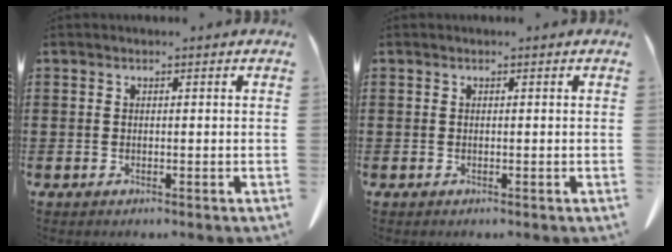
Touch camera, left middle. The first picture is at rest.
{"total": 0.0}